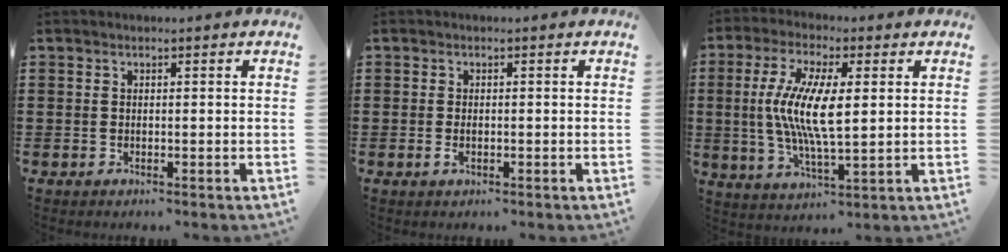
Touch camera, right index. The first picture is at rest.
{"total": 1.4, "force": [-0.4, 0.6, 1.2], "torque": [-0.030, -0.006, -0.009]}
{"total": 9.8, "force": [0.9, 3.0, 9.3], "torque": [-0.196, 0.000, 0.012]}